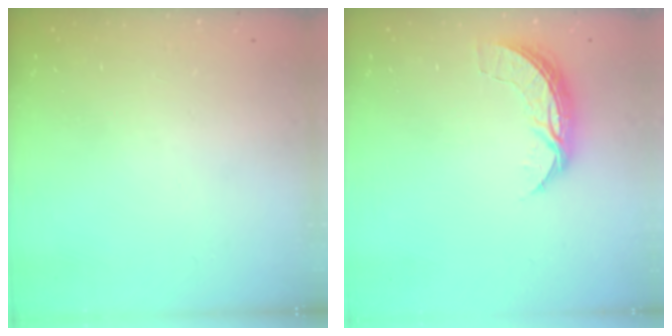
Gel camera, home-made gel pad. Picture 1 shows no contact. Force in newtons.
{"total": 7.2, "press": 7.2, "slide": 0.6}